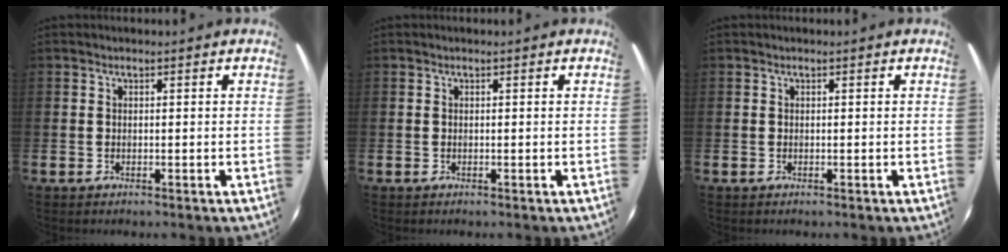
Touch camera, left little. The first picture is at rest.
{"total": 0.0}
{"total": 0.0}